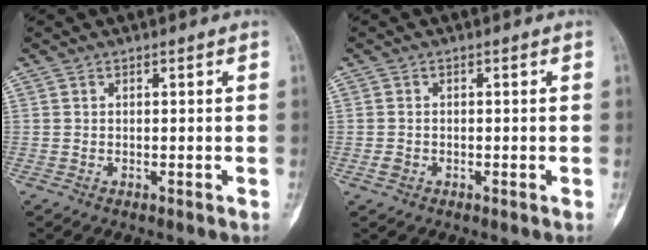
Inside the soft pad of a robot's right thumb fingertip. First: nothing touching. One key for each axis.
{"total": 1.4, "fx": -0.5, "fy": 1.1, "fz": 0.7, "tx": -0.013, "ty": 0.004, "tz": -0.010}